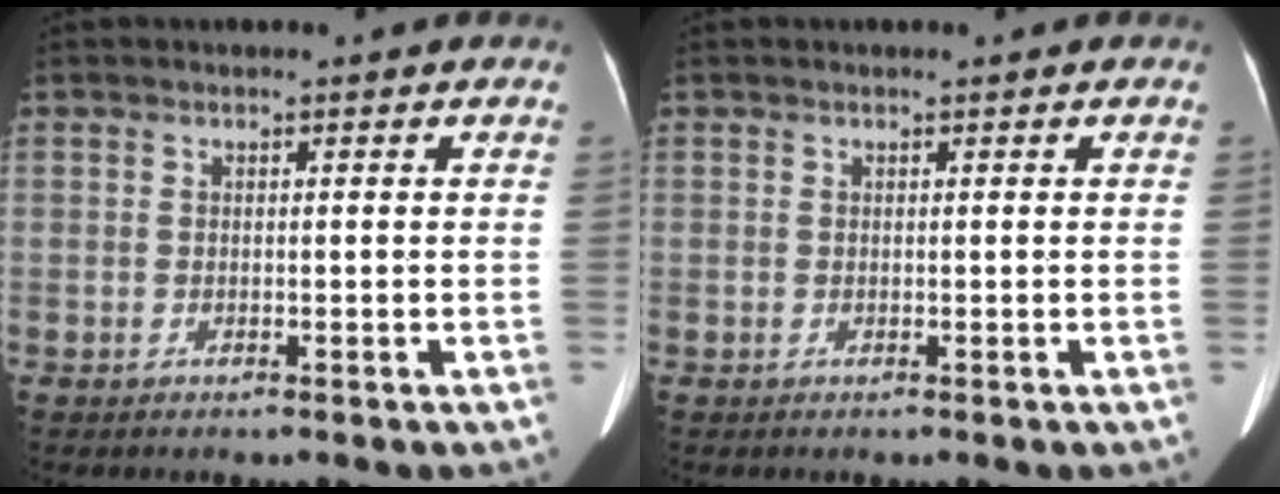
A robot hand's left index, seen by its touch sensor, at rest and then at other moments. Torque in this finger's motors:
{"motor_torque": [-0.45, -0.74, -0.08, -0.01]}